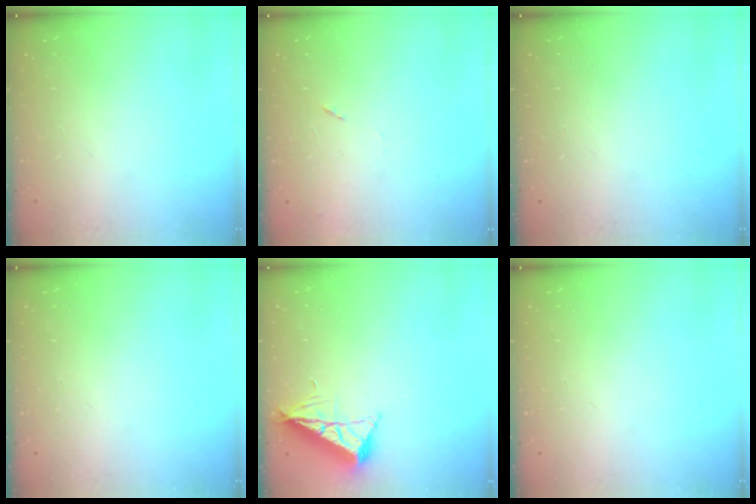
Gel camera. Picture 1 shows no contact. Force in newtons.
{"total": 5.3, "press": 5.3, "slide": 0.5}
{"total": 0.0}
{"total": 0.0}
{"total": 7.7, "press": 7.6, "slide": 0.8}
{"total": 0.0}